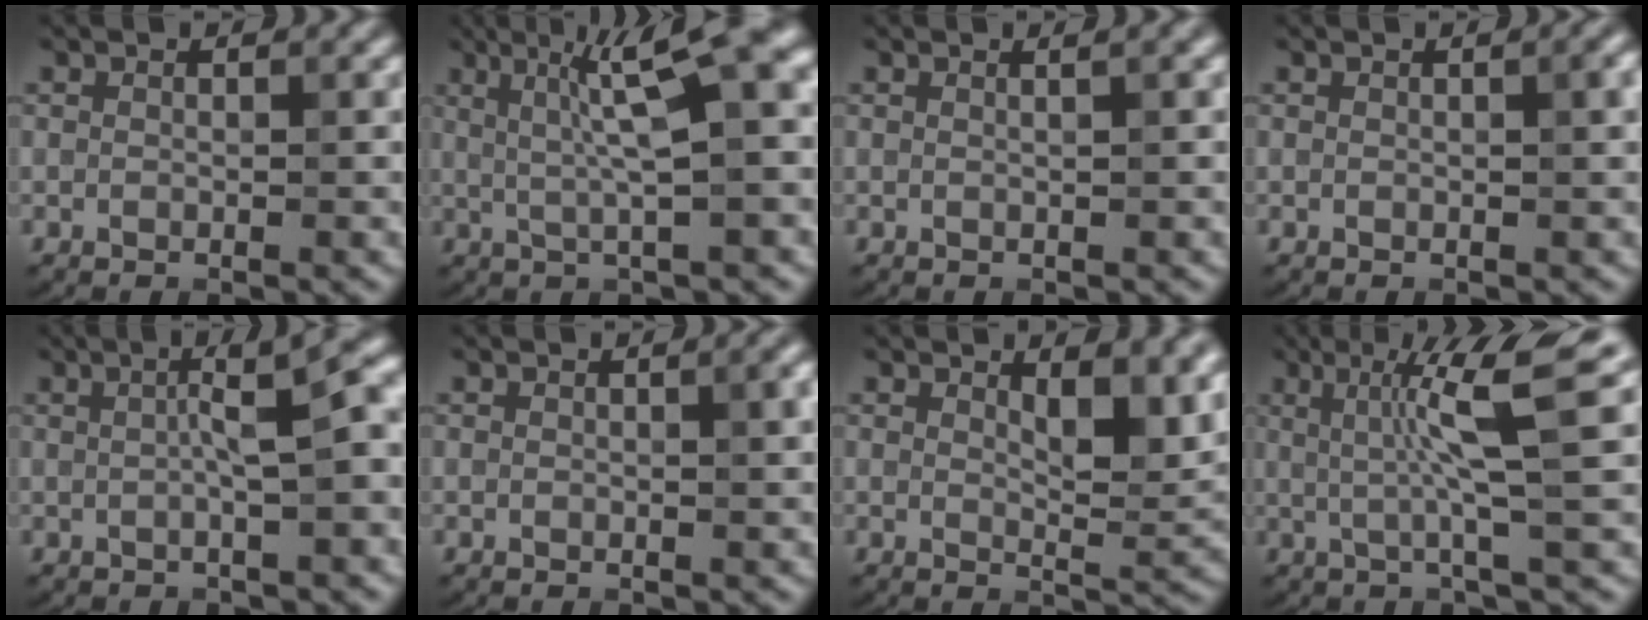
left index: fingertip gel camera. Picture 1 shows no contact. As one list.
[{"total": 8.4, "force": [2.1, 1.5, 8.0], "torque": [-0.109, 0.018, 0.028]}, {"total": 1.5, "force": [0.6, 0.6, 1.2], "torque": [-0.008, 0.001, -0.005]}, {"total": 1.7, "force": [0.3, 0.5, 1.6], "torque": [-0.017, 0.006, 0.002]}, {"total": 5.3, "force": [0.7, 1.0, 5.1], "torque": [-0.066, 0.019, 0.003]}, {"total": 2.0, "force": [0.4, 0.5, 1.8], "torque": [-0.019, 0.006, 0.004]}, {"total": 5.2, "force": [2.4, 1.8, 4.2], "torque": [-0.058, -0.005, 0.040]}, {"total": 7.1, "force": [1.5, 0.8, 6.9], "torque": [-0.112, 0.014, 0.020]}]